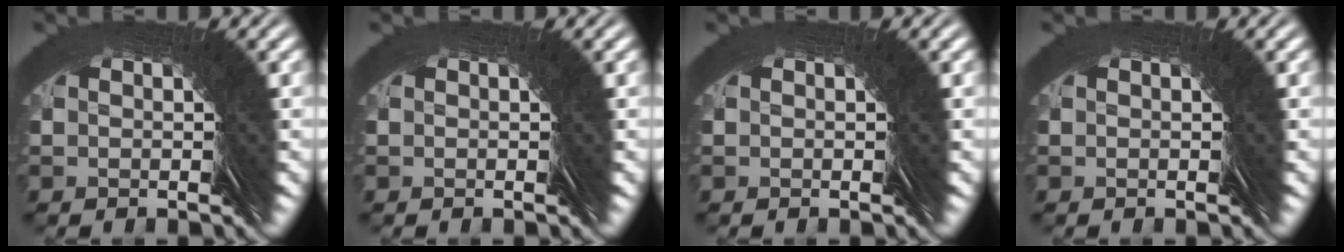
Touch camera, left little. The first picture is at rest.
{"total": 0.0}
{"total": 0.0}
{"total": 0.0}